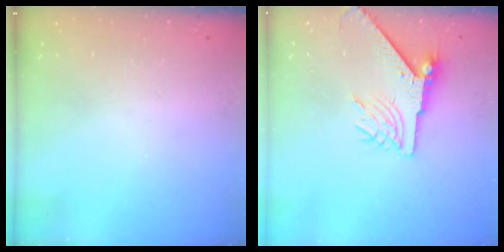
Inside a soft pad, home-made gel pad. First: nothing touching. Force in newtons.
{"total": 7.7, "press": 7.6, "slide": 0.9}